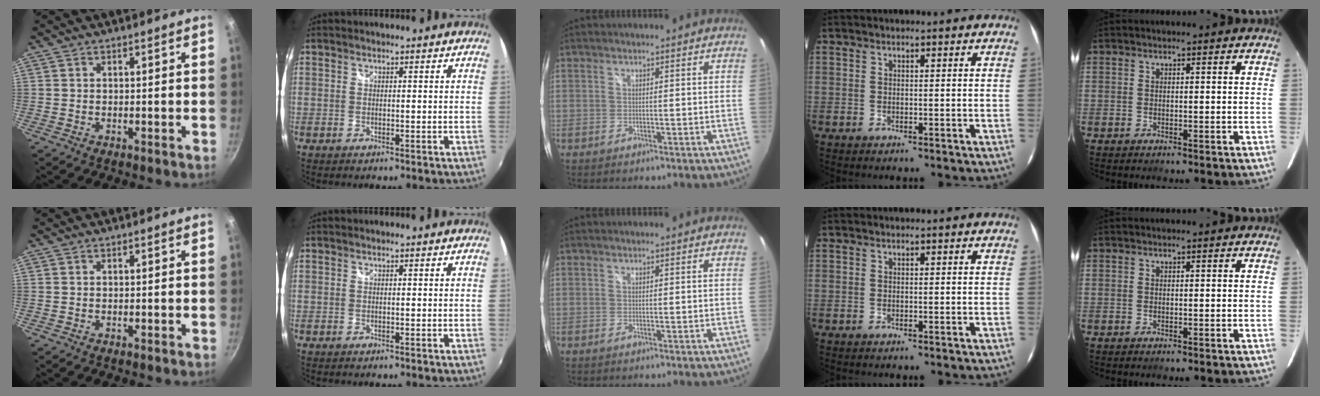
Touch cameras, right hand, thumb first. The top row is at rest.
{}